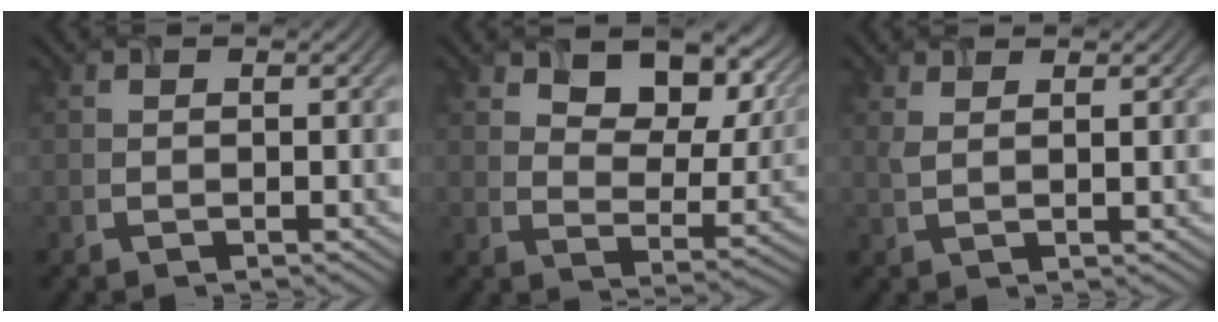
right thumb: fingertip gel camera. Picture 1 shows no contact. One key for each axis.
{"total": 10.1, "fx": 5.8, "fy": 5.2, "fz": 6.5, "tx": -0.118, "ty": -0.011, "tz": 0.107}
{"total": 1.6, "fx": 1.1, "fy": 0.4, "fz": 1.1, "tx": -0.022, "ty": 0.000, "tz": 0.028}